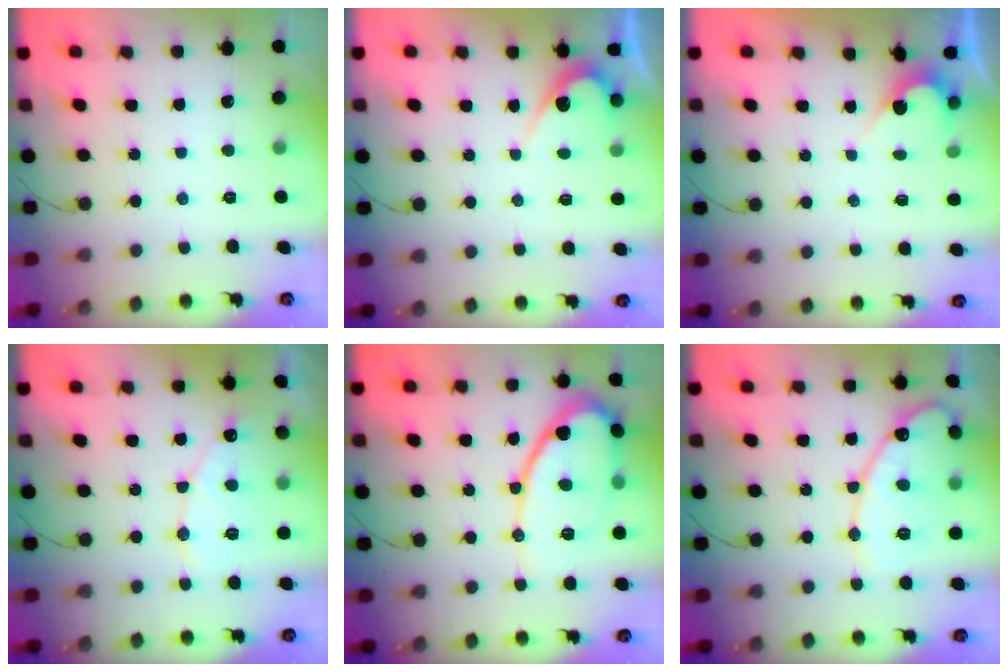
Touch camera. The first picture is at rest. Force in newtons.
{"total": 5.3, "press": 5.3, "slide": 0.2}
{"total": 2.7, "press": 2.7, "slide": 0.1}
{"total": 8.8, "press": 8.8, "slide": 0.6}
{"total": 12.9, "press": 12.8, "slide": 1.5}
{"total": 15.4, "press": 15.4, "slide": 1.3}